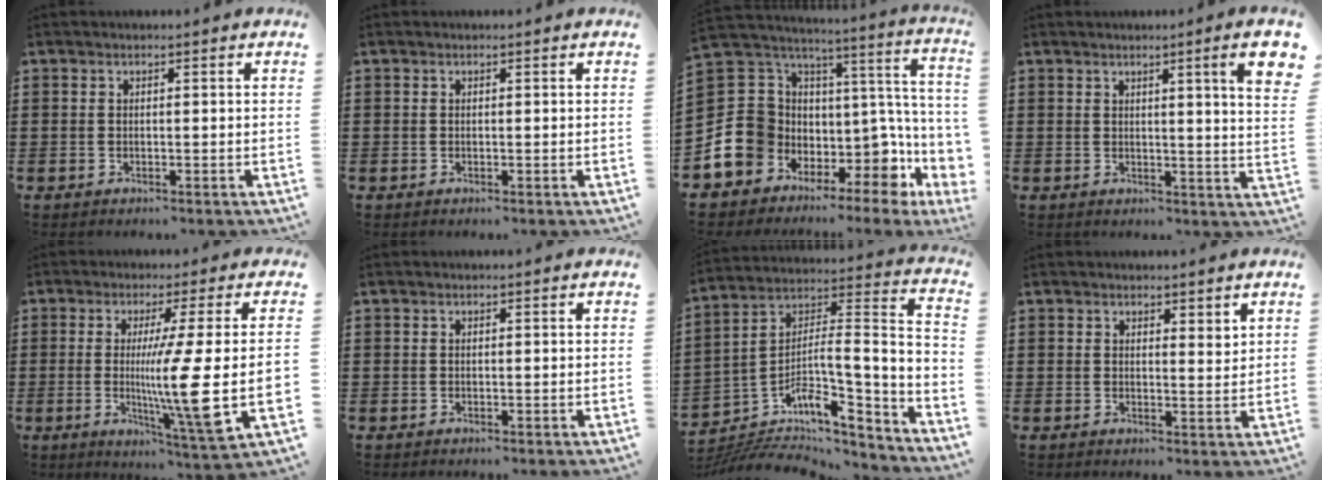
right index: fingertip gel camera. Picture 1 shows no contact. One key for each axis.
{"total": 0.0}
{"total": 7.5, "fx": -4.1, "fy": 5.5, "fz": 3.1, "tx": -0.069, "ty": -0.053, "tz": -0.083}
{"total": 6.0, "fx": 2.8, "fy": -0.2, "fz": 5.3, "tx": -0.082, "ty": -0.012, "tz": 0.039}
{"total": 11.6, "fx": -0.9, "fy": -0.5, "fz": 11.6, "tx": -0.223, "ty": -0.030, "tz": -0.027}
{"total": 0.0}
{"total": 7.1, "fx": -4.1, "fy": 1.8, "fz": 5.5, "tx": -0.113, "ty": -0.034, "tz": -0.090}
{"total": 1.9, "fx": 1.7, "fy": 0.7, "fz": 0.4, "tx": -0.002, "ty": 0.002, "tz": 0.031}